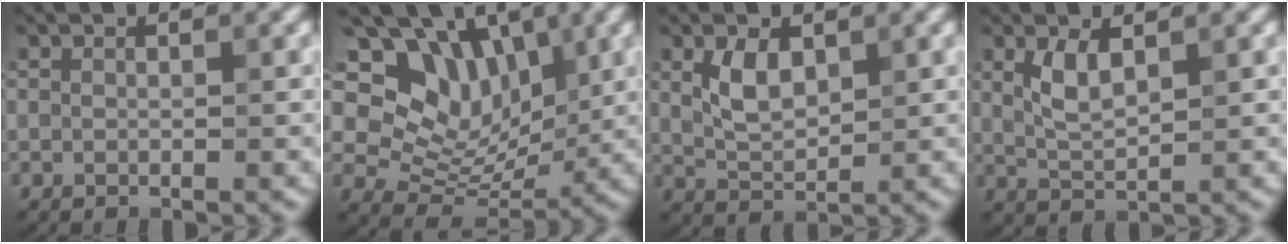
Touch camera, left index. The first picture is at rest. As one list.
[{"total": 8.9, "force": [3.6, 6.4, 5.0], "torque": [-0.084, -0.007, 0.058]}, {"total": 2.9, "force": [0.9, 1.6, 2.3], "torque": [-0.052, -0.004, 0.022]}, {"total": 2.5, "force": [0.9, 0.9, 2.2], "torque": [-0.052, -0.005, 0.021]}]